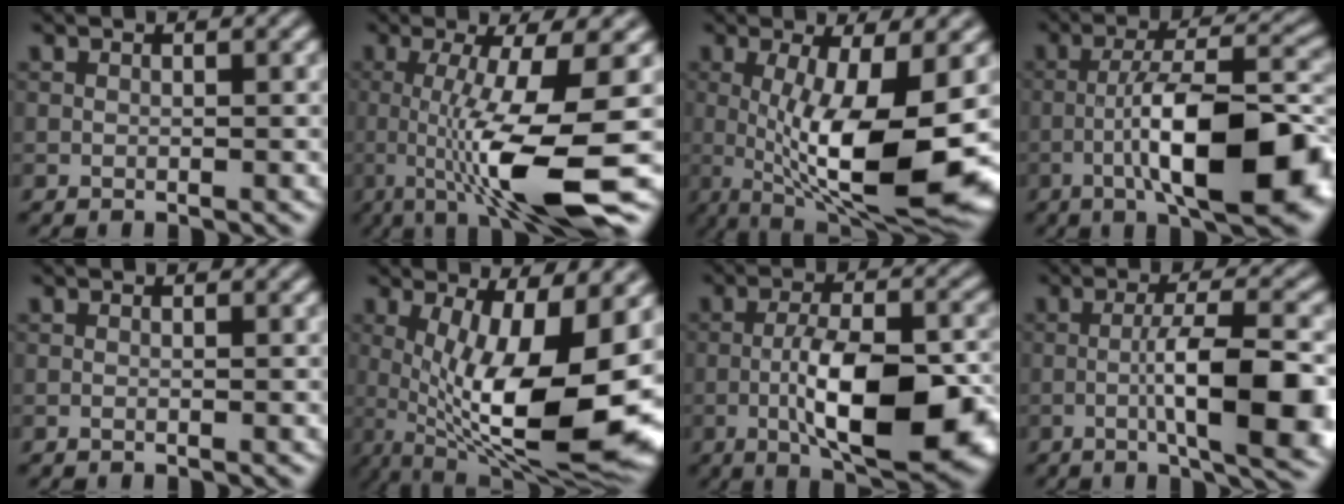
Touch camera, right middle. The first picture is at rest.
{"total": 10.4, "force": [-1.7, 2.1, 10.1], "torque": [-0.149, -0.020, -0.029]}
{"total": 11.4, "force": [-0.9, 3.1, 10.9], "torque": [-0.182, -0.024, -0.008]}
{"total": 13.1, "force": [-4.3, 3.9, 11.8], "torque": [-0.185, 0.008, -0.066]}
{"total": 0.0}
{"total": 14.7, "force": [-0.6, 4.5, 14.0], "torque": [-0.201, -0.011, -0.005]}
{"total": 11.1, "force": [-3.2, 4.2, 9.8], "torque": [-0.164, -0.008, -0.051]}
{"total": 9.9, "force": [-2.2, 2.2, 9.3], "torque": [-0.136, -0.001, -0.034]}